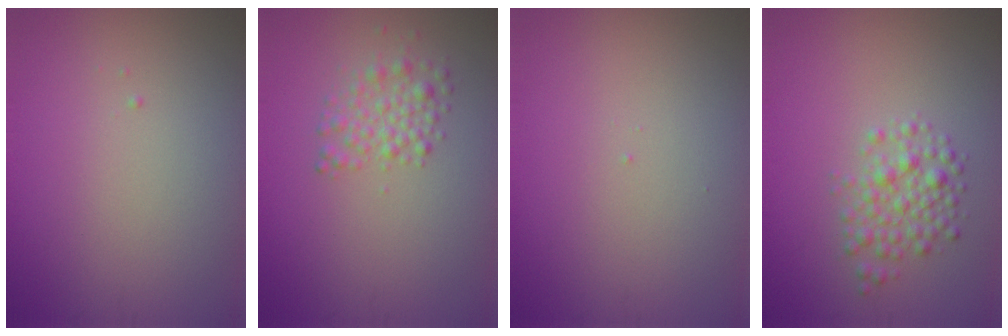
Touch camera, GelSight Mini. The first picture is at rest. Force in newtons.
{"total": 2.3, "press": 2.3, "slide": 0.0}
{"total": 0.0}
{"total": 2.7, "press": 2.7, "slide": 0.1}